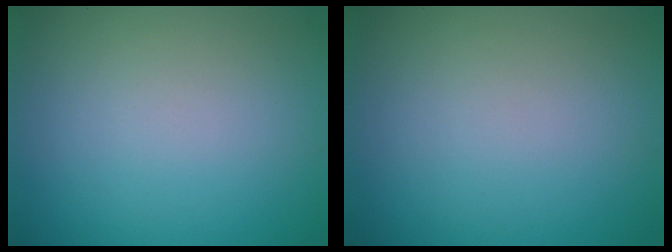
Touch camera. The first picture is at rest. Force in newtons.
{"total": 0.0}